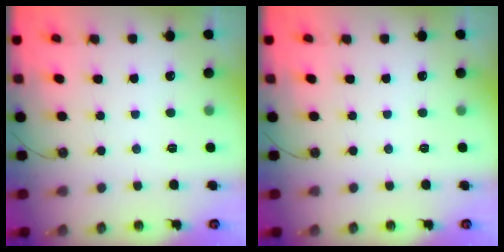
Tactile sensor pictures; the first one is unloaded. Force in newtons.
{"total": 0.0}